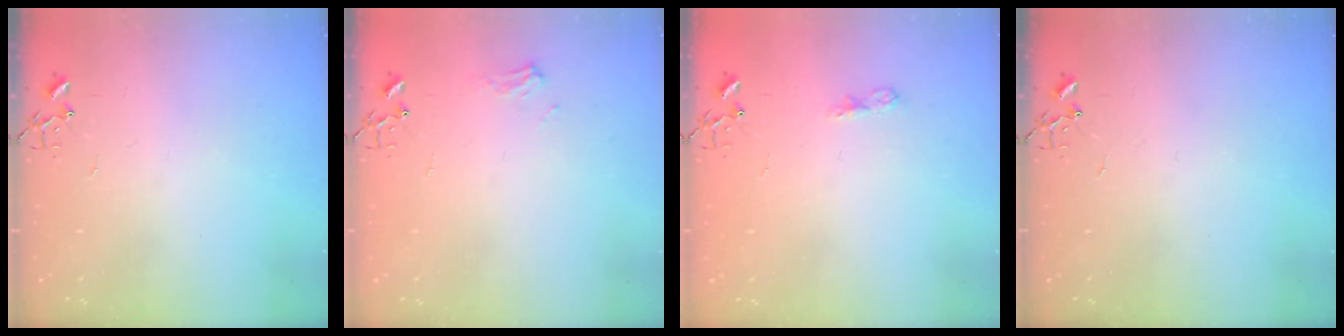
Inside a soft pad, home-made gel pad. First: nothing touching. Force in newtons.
{"total": 6.7, "press": 6.7, "slide": 0.7}
{"total": 6.2, "press": 6.2, "slide": 0.8}
{"total": 0.0}